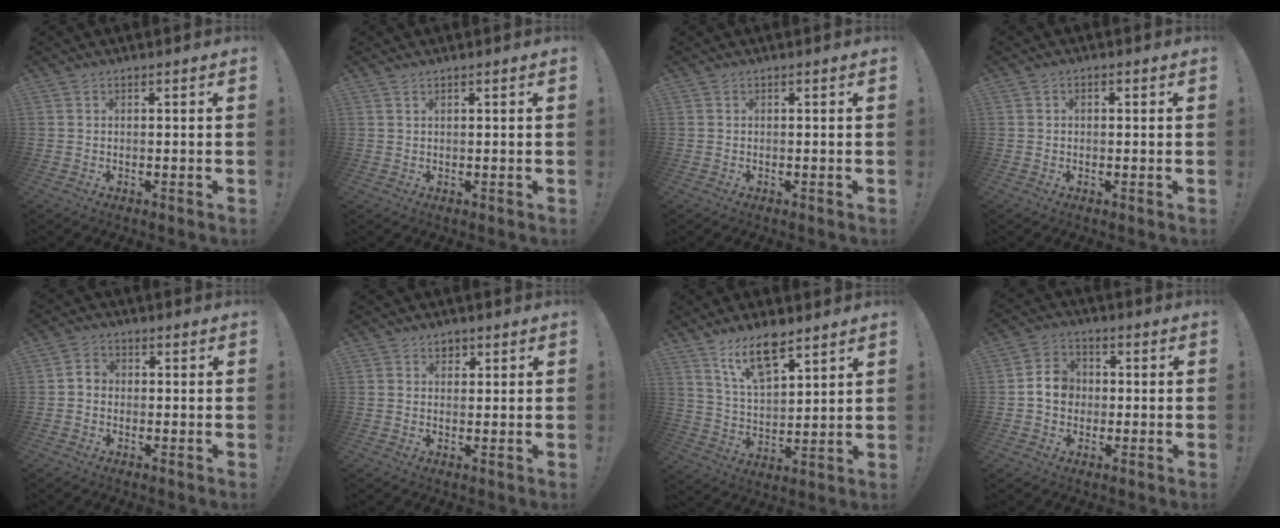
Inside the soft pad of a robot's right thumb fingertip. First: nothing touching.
{"total": 0.9, "force": [0.6, 0.0, 0.6], "torque": [-0.011, -0.001, 0.011]}
{"total": 0.0}
{"total": 1.0, "force": [-0.3, 0.7, 0.7], "torque": [-0.007, 0.002, -0.007]}
{"total": 2.8, "force": [-0.7, 2.3, 1.5], "torque": [-0.029, 0.012, -0.012]}
{"total": 2.1, "force": [1.3, 1.6, 0.5], "torque": [0.009, -0.009, 0.018]}
{"total": 12.0, "force": [8.6, 4.6, 7.0], "torque": [-0.126, -0.045, 0.156]}
{"total": 7.9, "force": [-0.1, 6.9, 3.8], "torque": [-0.049, 0.015, 0.002]}